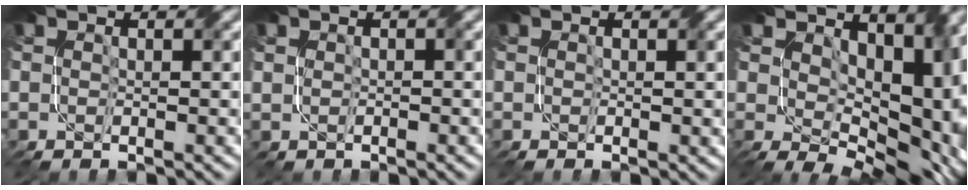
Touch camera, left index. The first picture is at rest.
{"total": 0.9, "force": [0.1, 0.3, -0.8], "torque": [0.012, -0.001, 0.005]}
{"total": 0.6, "force": [0.1, 0.3, 0.5], "torque": [-0.006, -0.005, -0.001]}
{"total": 12.5, "force": [2.0, 8.4, 9.0], "torque": [-0.143, -0.028, 0.051]}